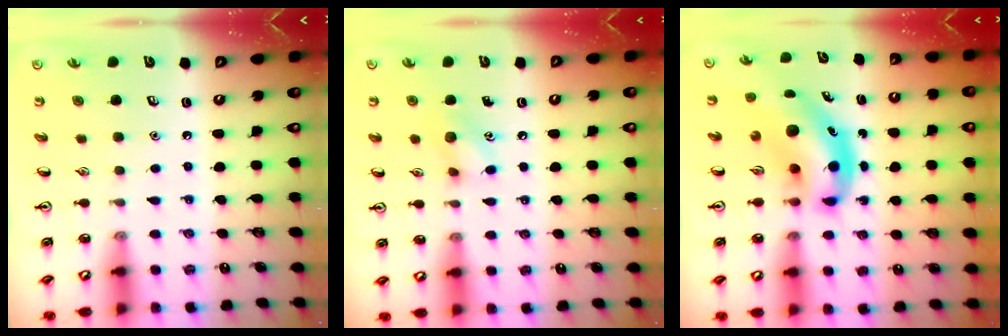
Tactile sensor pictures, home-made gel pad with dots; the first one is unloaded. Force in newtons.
{"total": 7.5, "press": 7.4, "slide": 1.3}
{"total": 8.9, "press": 8.5, "slide": 2.5}